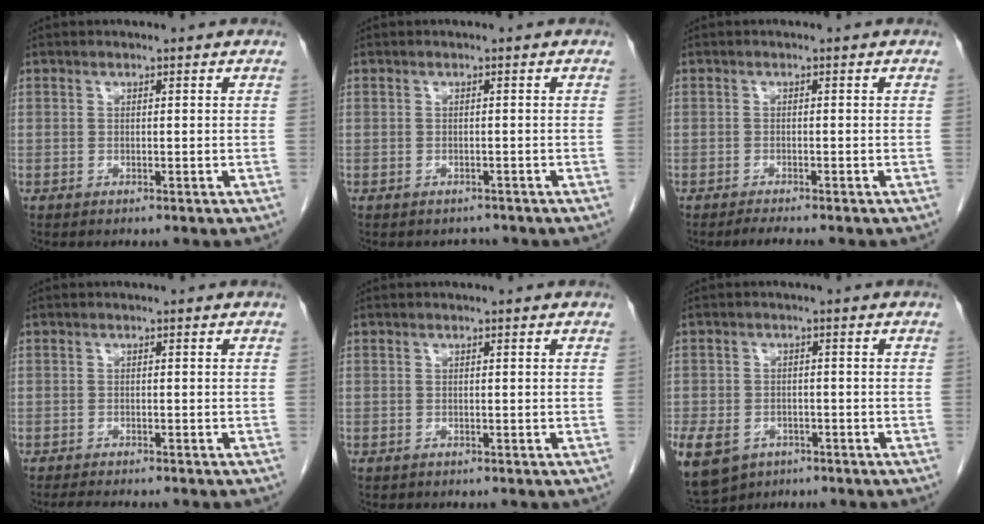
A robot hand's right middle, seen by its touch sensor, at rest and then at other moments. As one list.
[{"total": 1.5, "force": [-1.3, 0.7, -0.1], "torque": [-0.005, -0.003, -0.018]}, {"total": 2.0, "force": [-1.7, -0.3, 0.9], "torque": [-0.021, -0.008, -0.027]}, {"total": 4.8, "force": [-4.2, 0.7, 2.2], "torque": [-0.030, -0.009, -0.056]}, {"total": 0.0}, {"total": 18.2, "force": [-8.8, 13.9, 7.8], "torque": [-0.260, -0.019, -0.124]}]